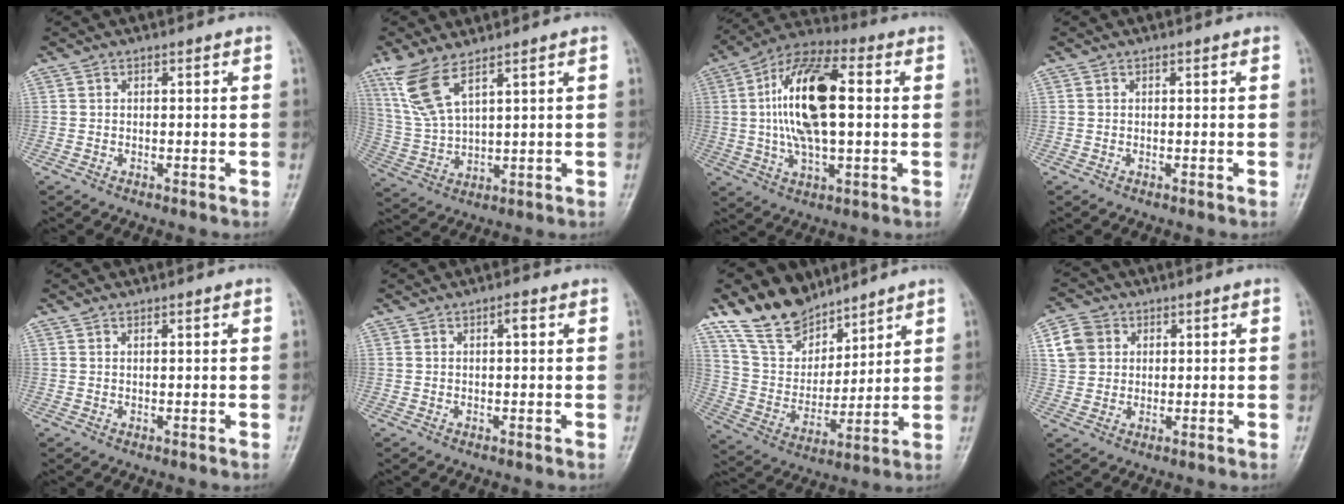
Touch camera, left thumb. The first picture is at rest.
{"total": 9.0, "force": [5.8, 2.7, 6.3], "torque": [-0.144, -0.022, 0.134]}
{"total": 17.6, "force": [1.9, 7.9, 15.6], "torque": [-0.292, 0.019, 0.029]}
{"total": 0.0}
{"total": 0.7, "force": [0.7, 0.1, 0.3], "torque": [-0.007, 0.002, 0.015]}
{"total": 1.3, "force": [0.6, 0.4, 1.1], "torque": [-0.018, 0.001, 0.008]}
{"total": 14.6, "force": [11.8, 7.3, 4.7], "torque": [-0.053, -0.064, 0.234]}
{"total": 6.2, "force": [2.1, 5.4, 2.4], "torque": [-0.026, 0.000, 0.040]}